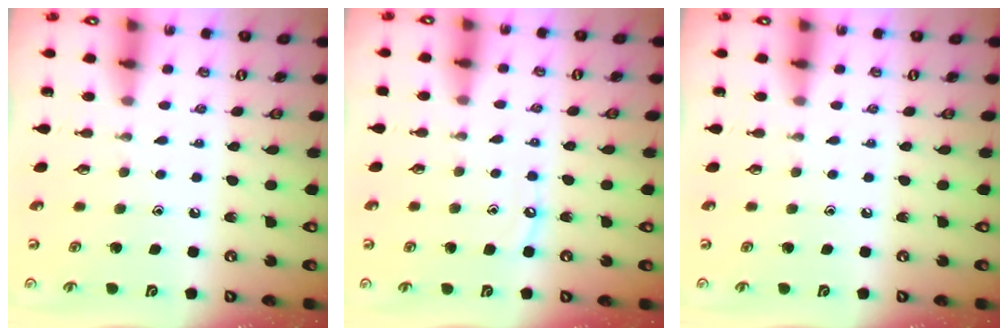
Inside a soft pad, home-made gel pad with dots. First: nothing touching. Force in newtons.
{"total": 4.6, "press": 4.6, "slide": 0.3}
{"total": 0.0}